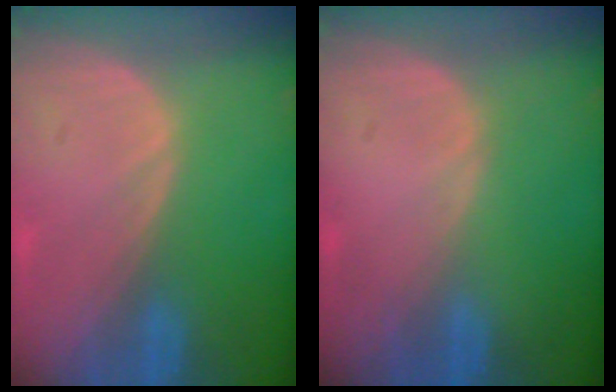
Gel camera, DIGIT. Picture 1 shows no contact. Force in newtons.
{"total": 0.0}